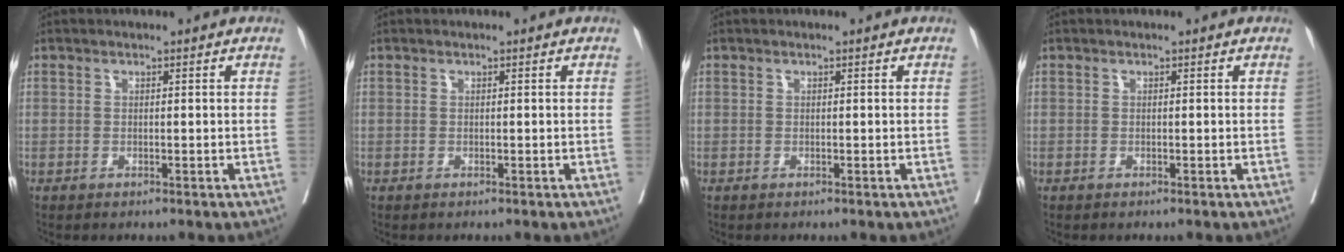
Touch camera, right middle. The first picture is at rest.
{"total": 0.0}
{"total": 0.0}
{"total": 0.0}